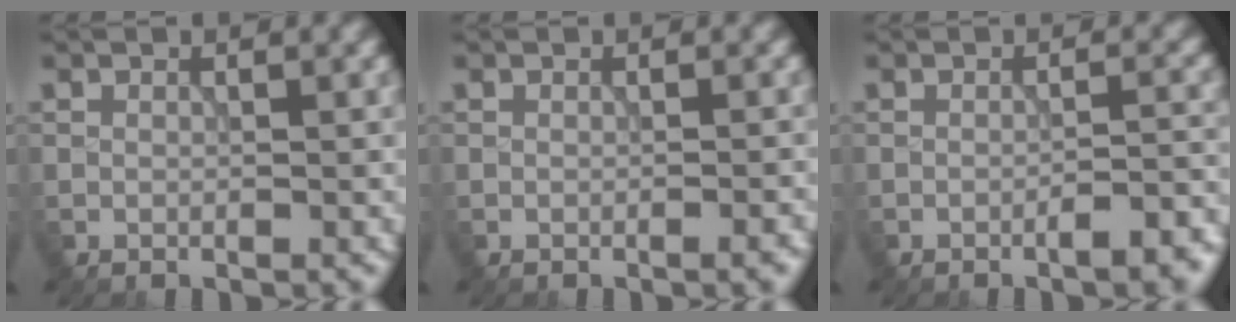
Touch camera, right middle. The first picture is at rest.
{"total": 1.2, "force": [-0.5, 0.3, 1.1], "torque": [-0.010, 0.005, -0.006]}
{"total": 4.0, "force": [-2.3, 1.1, 3.1], "torque": [-0.039, 0.010, -0.030]}